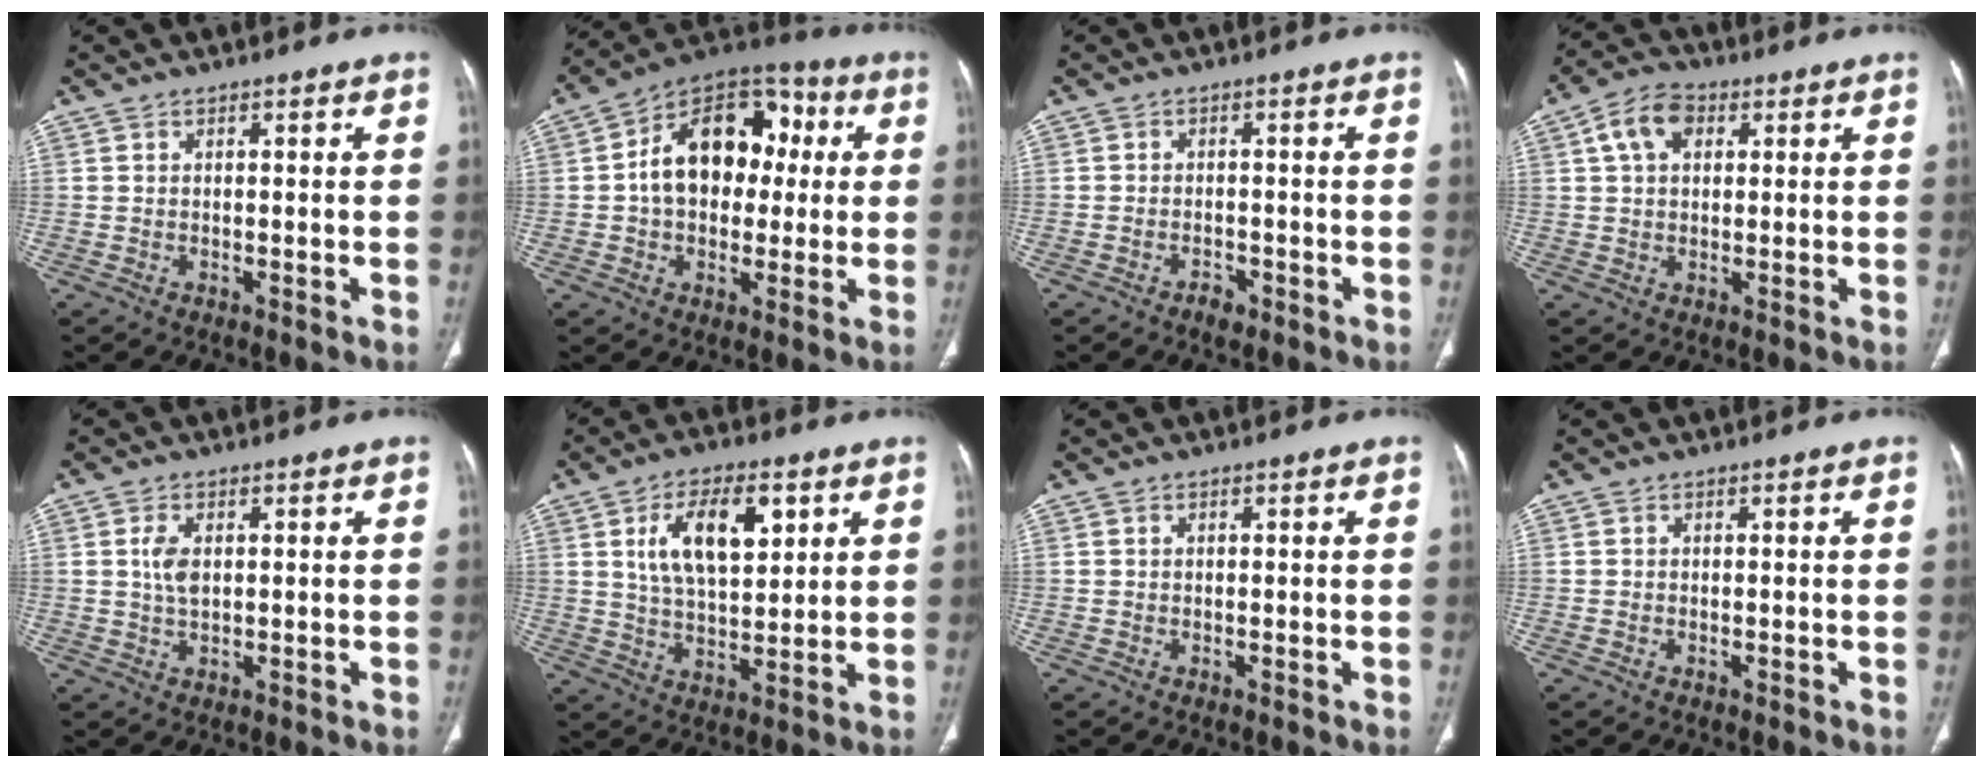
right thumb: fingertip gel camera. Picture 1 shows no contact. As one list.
[{"total": 17.9, "force": [1.8, 12.5, 12.7], "torque": [-0.152, 0.034, 0.019]}, {"total": 1.9, "force": [-1.3, 1.0, 0.9], "torque": [-0.013, 0.005, -0.020]}, {"total": 7.3, "force": [2.4, 4.9, 4.8], "torque": [-0.078, 0.012, 0.037]}, {"total": 3.8, "force": [0.8, 2.1, 3.1], "torque": [-0.062, -0.003, 0.017]}, {"total": 13.2, "force": [4.7, 6.6, 10.4], "torque": [-0.158, -0.013, 0.087]}, {"total": 0.0}, {"total": 0.0}]